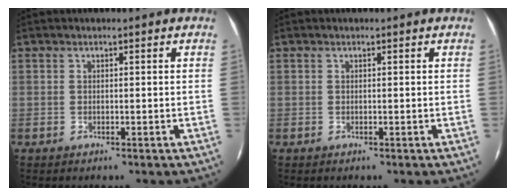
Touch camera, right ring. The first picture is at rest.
{"total": 0.0}